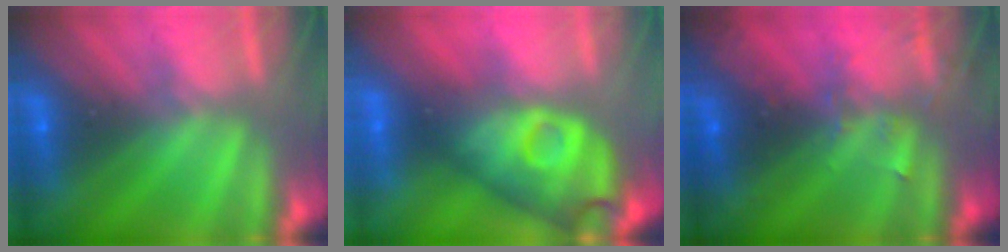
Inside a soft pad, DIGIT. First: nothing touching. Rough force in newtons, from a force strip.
{"total": 4.6}
{"total": 3.1}